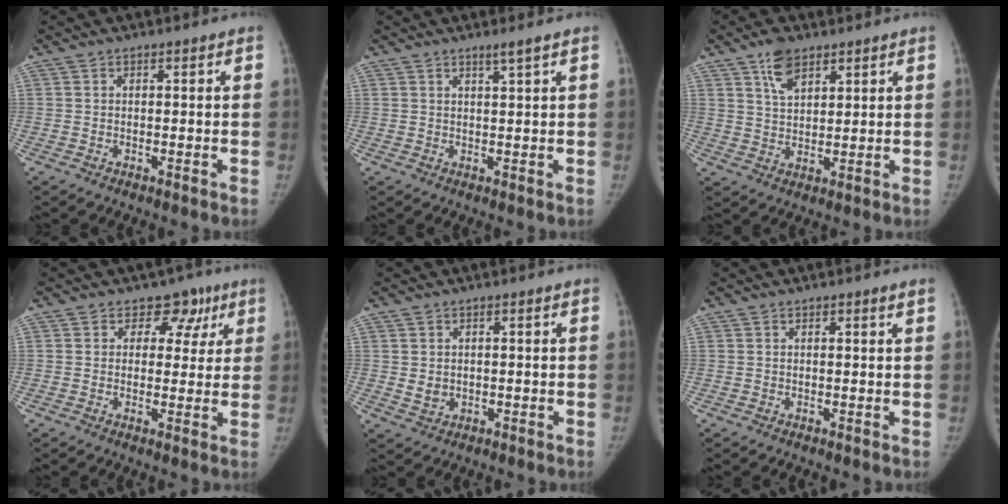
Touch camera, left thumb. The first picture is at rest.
{"total": 1.7, "force": [1.3, -0.3, 1.0], "torque": [-0.017, -0.013, 0.023]}
{"total": 6.2, "force": [3.9, 3.4, 3.5], "torque": [-0.045, -0.021, 0.072]}
{"total": 4.0, "force": [2.0, 3.3, 1.2], "torque": [0.017, -0.005, 0.021]}
{"total": 2.6, "force": [0.2, 2.2, 1.4], "torque": [-0.015, -0.004, 0.010]}
{"total": 0.5, "force": [0.5, 0.1, 0.2], "torque": [-0.001, -0.005, 0.004]}